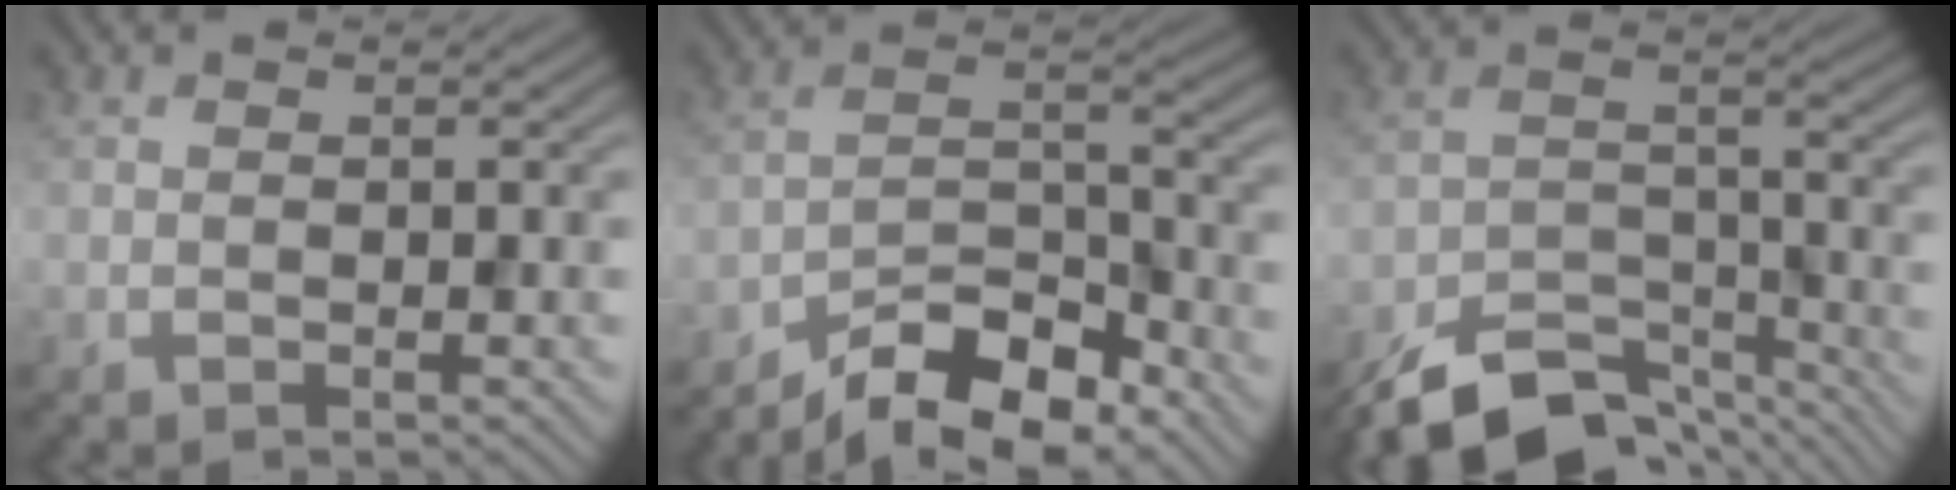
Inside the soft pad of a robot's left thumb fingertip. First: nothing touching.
{"total": 9.6, "force": [-7.8, 2.8, 4.8], "torque": [-0.074, 0.007, -0.154]}
{"total": 11.1, "force": [-9.1, 4.1, 4.8], "torque": [-0.084, -0.010, -0.159]}